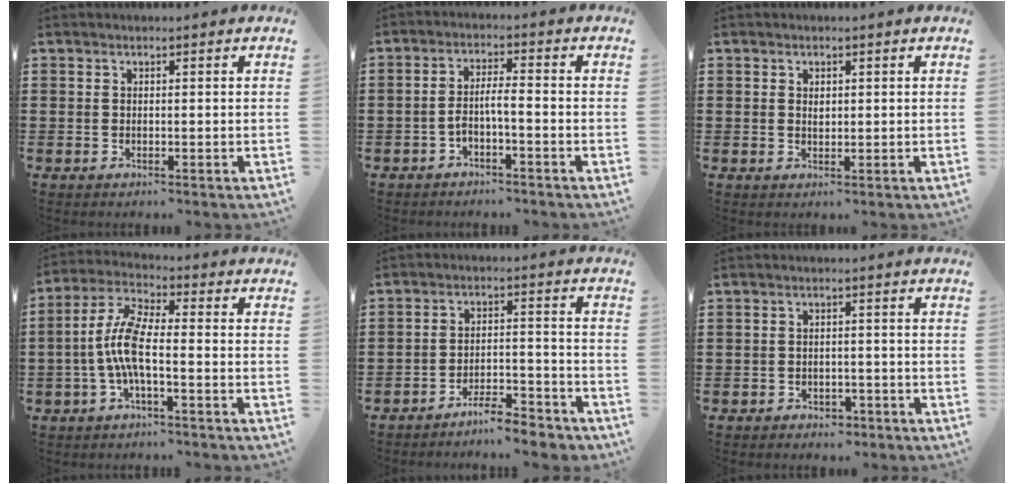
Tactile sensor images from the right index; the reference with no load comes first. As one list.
[{"total": 3.6, "force": [-2.1, 0.5, 2.9], "torque": [-0.068, 0.001, -0.047]}, {"total": 1.2, "force": [0.4, 0.8, 0.8], "torque": [-0.018, 0.005, 0.006]}, {"total": 7.8, "force": [-1.8, 2.1, 7.3], "torque": [-0.169, -0.010, -0.041]}, {"total": 5.3, "force": [-5.0, 0.4, 1.6], "torque": [-0.028, 0.007, -0.098]}, {"total": 1.7, "force": [-1.5, 0.8, 0.0], "torque": [-0.007, 0.003, -0.035]}]